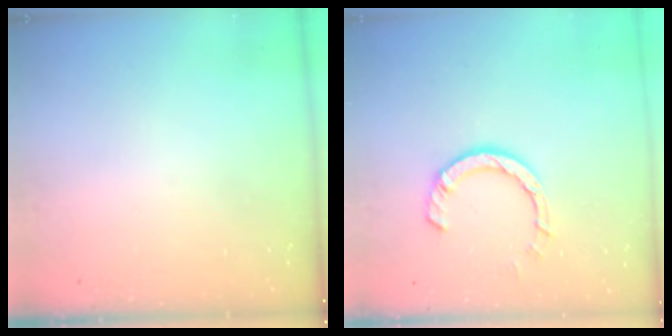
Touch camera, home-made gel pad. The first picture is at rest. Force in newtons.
{"total": 7.8, "press": 7.7, "slide": 1.2}